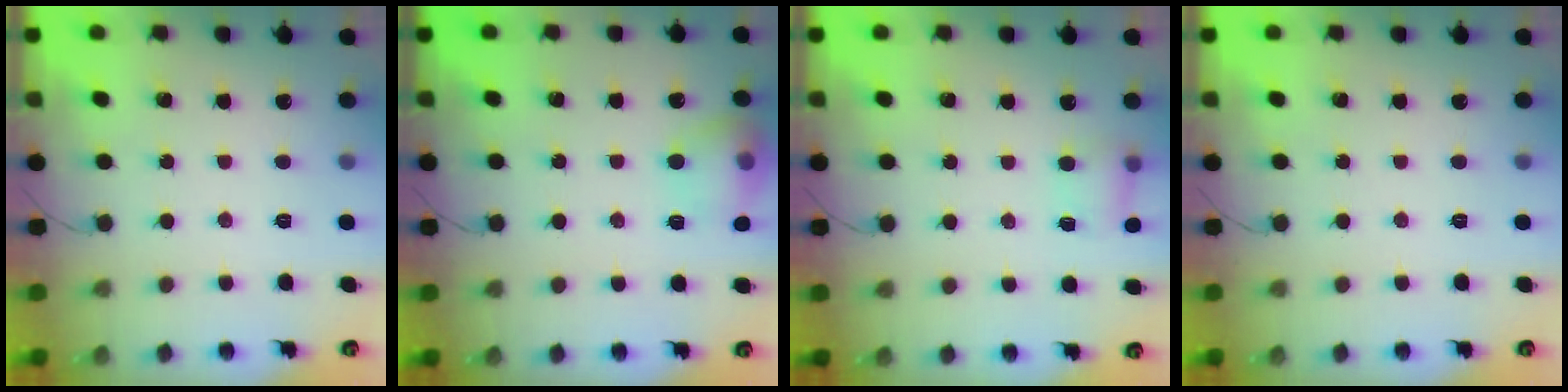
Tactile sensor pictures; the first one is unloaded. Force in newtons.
{"total": 12.4, "press": 12.2, "slide": 1.6}
{"total": 4.5, "press": 4.2, "slide": 1.6}
{"total": 0.0}